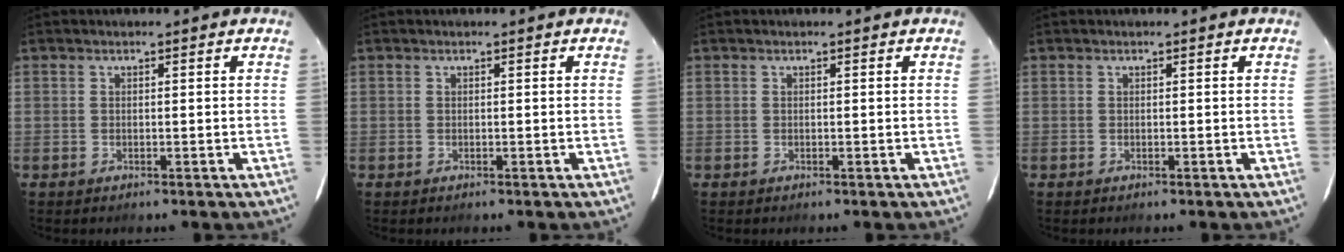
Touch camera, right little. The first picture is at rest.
{"total": 0.0}
{"total": 0.0}
{"total": 0.0}